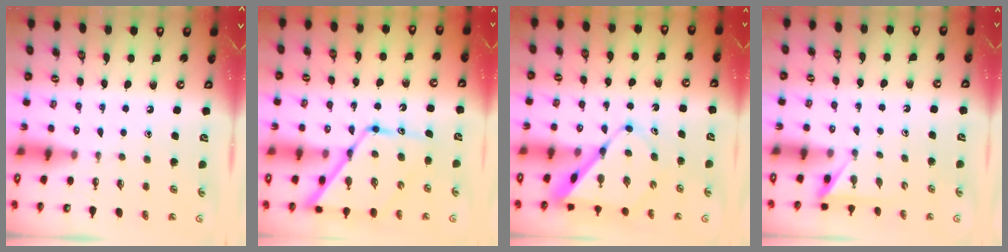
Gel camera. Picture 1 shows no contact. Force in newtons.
{"total": 15.6, "press": 15.5, "slide": 1.2}
{"total": 9.6, "press": 9.6, "slide": 1.0}
{"total": 2.4, "press": 2.4, "slide": 0.4}